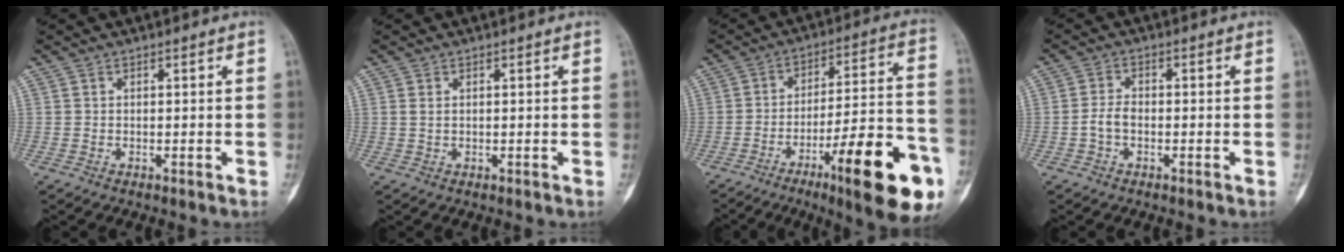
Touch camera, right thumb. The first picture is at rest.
{"total": 0.8, "force": [0.3, 0.5, 0.6], "torque": [-0.015, 0.003, 0.010]}
{"total": 22.4, "force": [-10.4, 4.5, 19.3], "torque": [-0.238, 0.053, -0.150]}
{"total": 2.9, "force": [-0.9, 1.7, 2.1], "torque": [-0.043, 0.012, -0.022]}